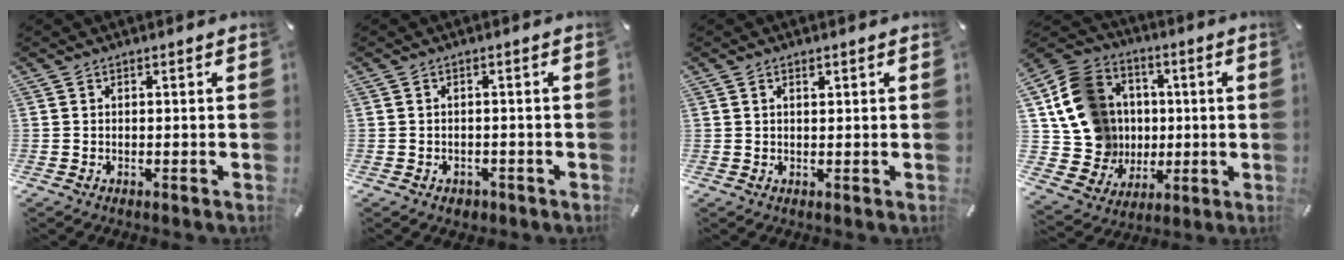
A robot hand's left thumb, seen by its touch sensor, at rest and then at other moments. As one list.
[{"total": 1.8, "force": [-0.8, 1.4, 0.6], "torque": [-0.011, 0.004, -0.018]}, {"total": 1.2, "force": [0.6, 0.6, 0.9], "torque": [-0.019, 0.002, 0.010]}, {"total": 15.9, "force": [1.7, 14.8, 5.5], "torque": [-0.095, 0.004, 0.047]}]